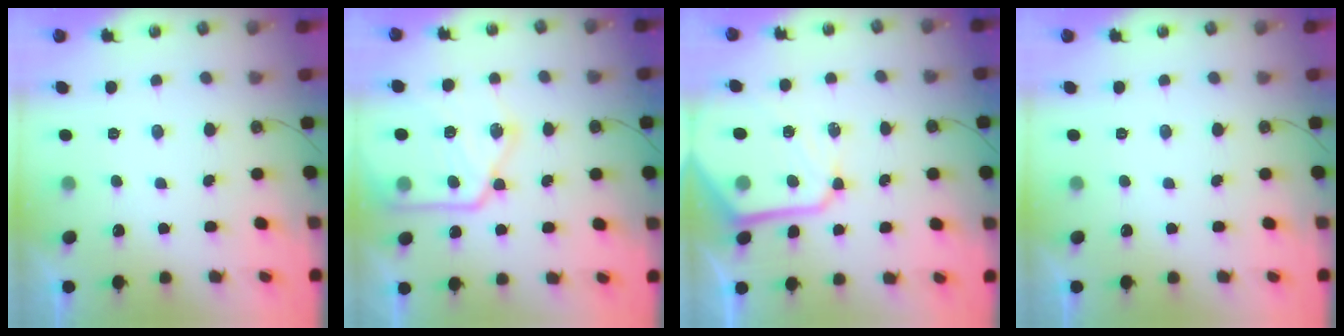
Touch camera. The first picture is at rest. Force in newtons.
{"total": 18.2, "press": 18.1, "slide": 1.9}
{"total": 13.5, "press": 13.4, "slide": 1.2}
{"total": 0.0}